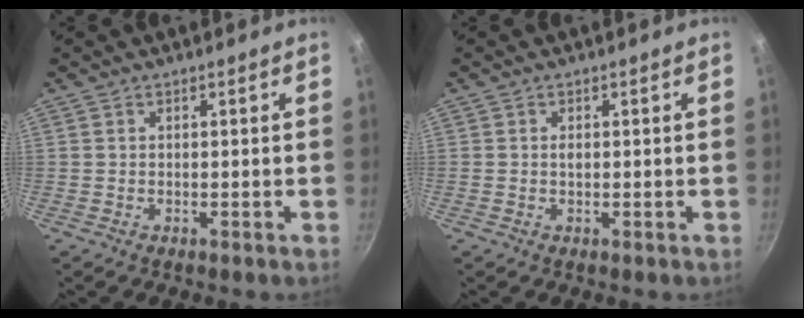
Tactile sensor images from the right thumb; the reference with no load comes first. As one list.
[{"total": 0.9, "force": [0.1, 0.5, 0.7], "torque": [-0.011, 0.001, 0.002]}]